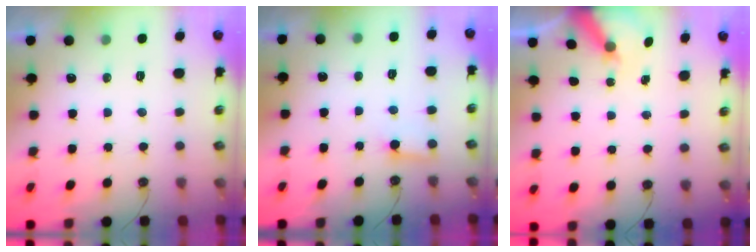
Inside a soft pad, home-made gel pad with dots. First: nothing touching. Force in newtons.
{"total": 4.0, "press": 3.9, "slide": 0.9}
{"total": 5.1, "press": 5.0, "slide": 0.5}